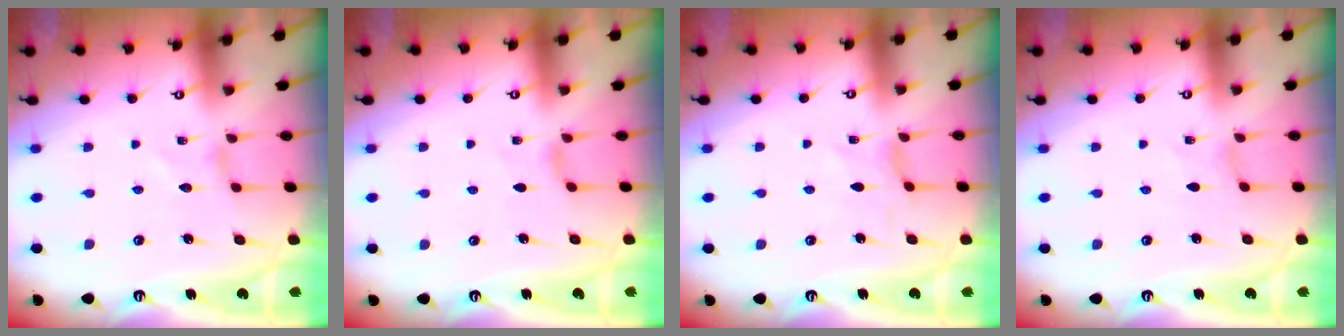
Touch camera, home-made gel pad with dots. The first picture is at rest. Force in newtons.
{"total": 2.1, "press": 2.0, "slide": 0.5}
{"total": 0.6, "press": 0.6, "slide": 0.2}
{"total": 0.0}